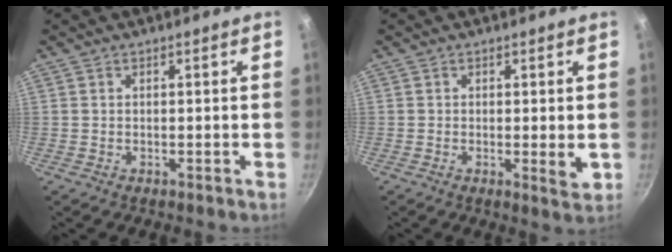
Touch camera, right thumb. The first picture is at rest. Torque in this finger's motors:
{"motor_torque": [-0.03, -0.05, -0.27, -0.17, -0.01]}